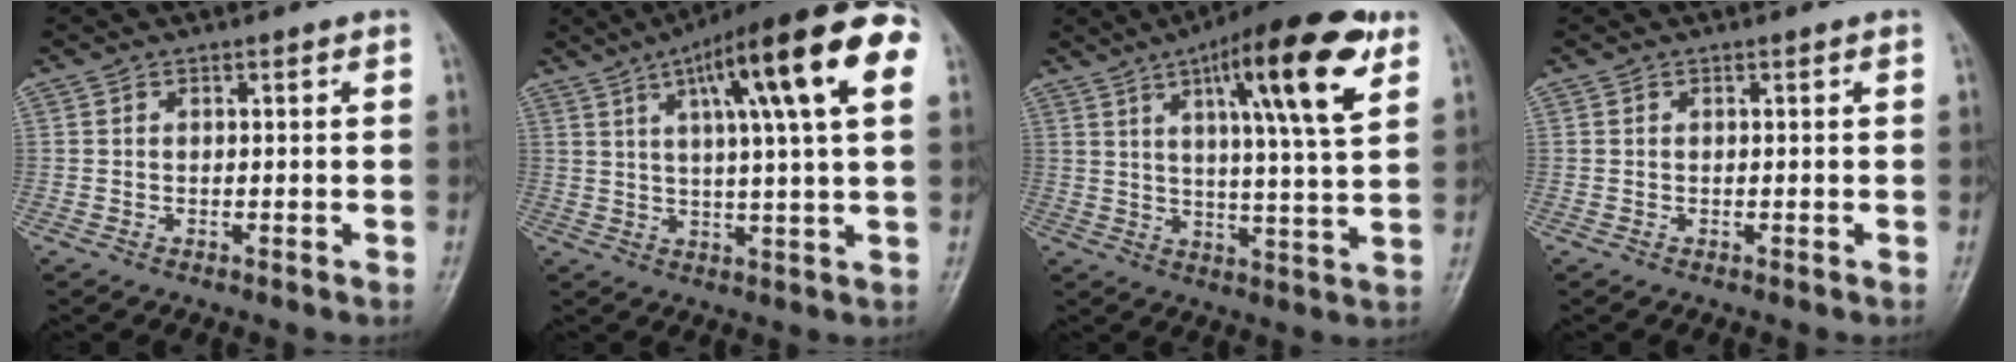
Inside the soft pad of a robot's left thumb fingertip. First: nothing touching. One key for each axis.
{"total": 20.9, "fx": 7.7, "fy": 3.9, "fz": 19.0, "tx": -0.271, "ty": 0.014, "tz": 0.105}
{"total": 18.2, "fx": 8.5, "fy": 3.6, "fz": 15.7, "tx": -0.224, "ty": -0.025, "tz": 0.125}
{"total": 0.0}